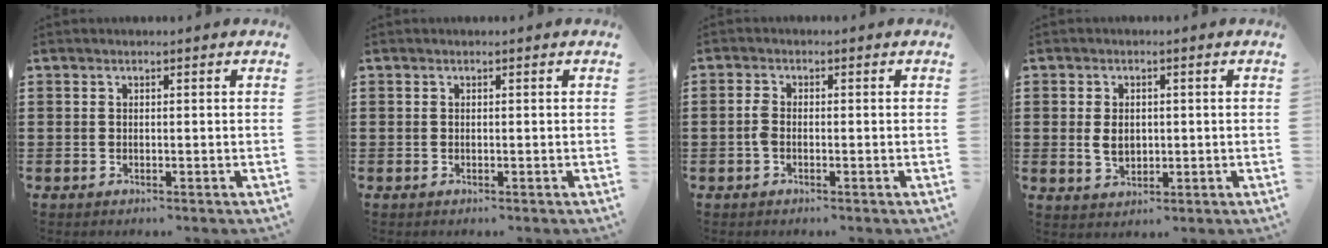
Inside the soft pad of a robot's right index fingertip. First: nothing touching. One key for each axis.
{"total": 0.0}
{"total": 1.8, "fx": -0.5, "fy": 0.8, "fz": 1.5, "tx": -0.037, "ty": -0.003, "tz": -0.012}
{"total": 3.3, "fx": 0.1, "fy": 2.3, "fz": 2.3, "tx": -0.056, "ty": 0.005, "tz": -0.001}